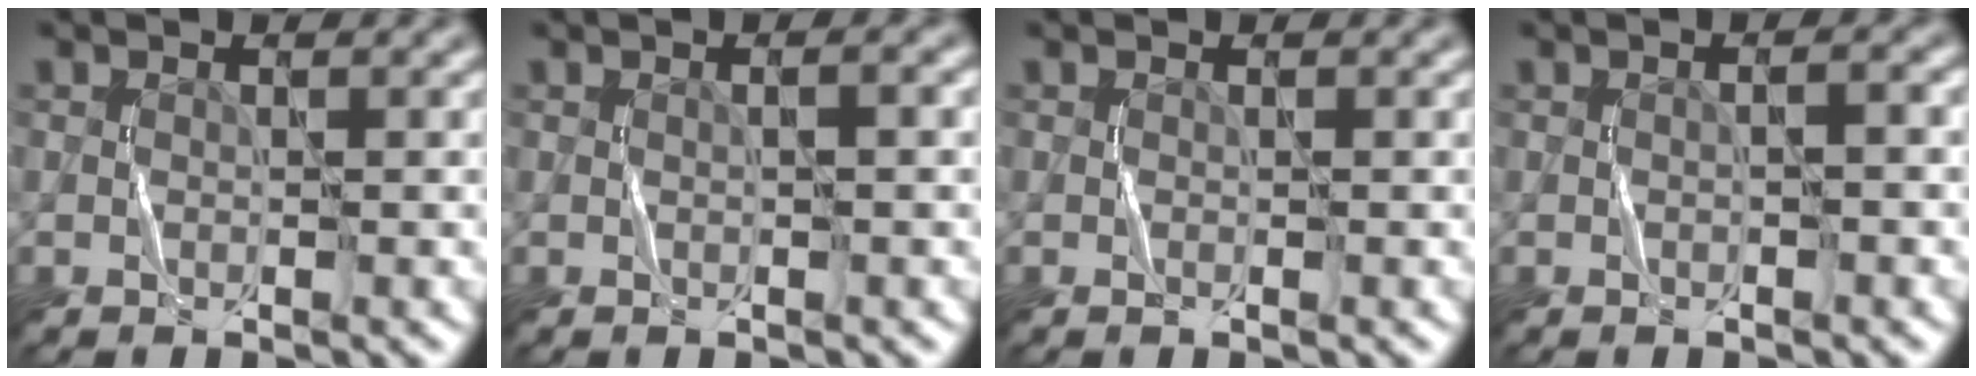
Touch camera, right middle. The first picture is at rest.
{"total": 1.8, "force": [0.5, 0.5, 1.6], "torque": [-0.017, -0.003, 0.000]}
{"total": 0.0}
{"total": 1.9, "force": [0.3, 0.7, 1.7], "torque": [-0.013, 0.003, -0.006]}